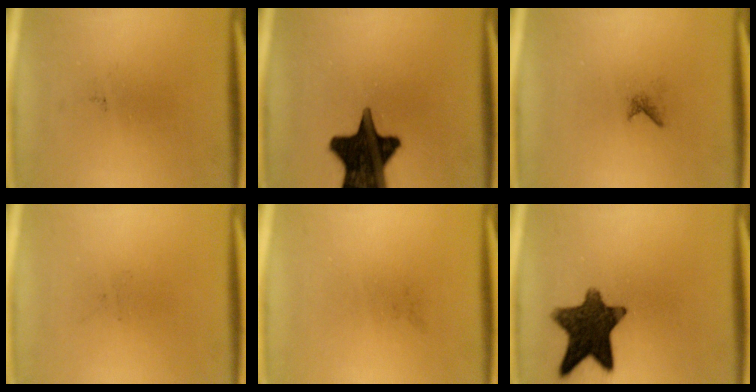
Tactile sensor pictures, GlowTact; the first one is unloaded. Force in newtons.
{"total": 19.4}
{"total": 0.6}
{"total": 0.0}
{"total": 0.0}
{"total": 12.3}